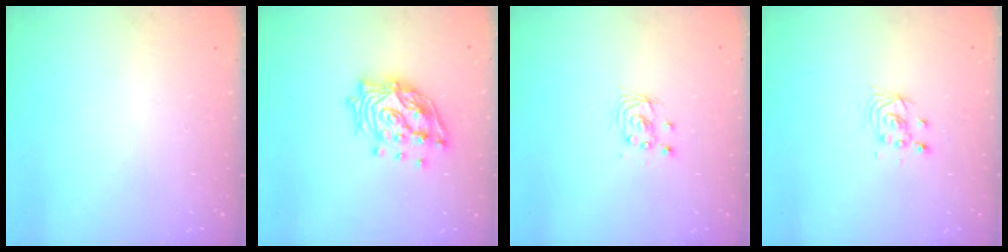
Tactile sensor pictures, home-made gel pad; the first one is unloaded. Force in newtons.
{"total": 14.1, "press": 14.0, "slide": 1.4}
{"total": 2.9, "press": 2.9, "slide": 0.2}
{"total": 2.9, "press": 2.9, "slide": 0.1}